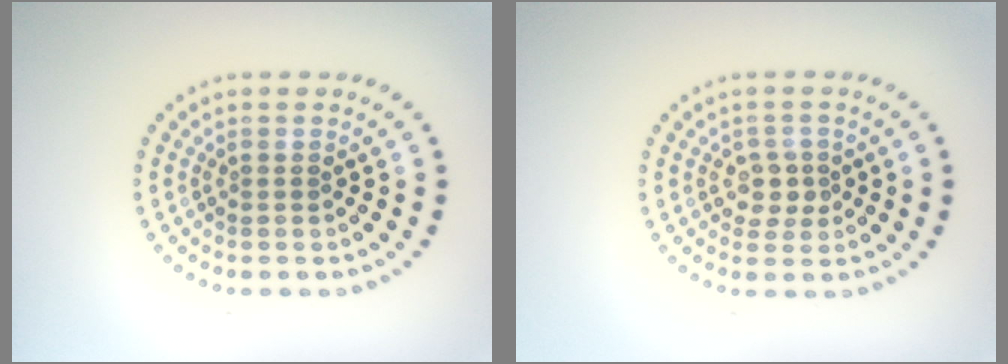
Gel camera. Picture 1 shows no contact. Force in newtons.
{"total": 2.0, "press": 1.9, "slide": 0.6}